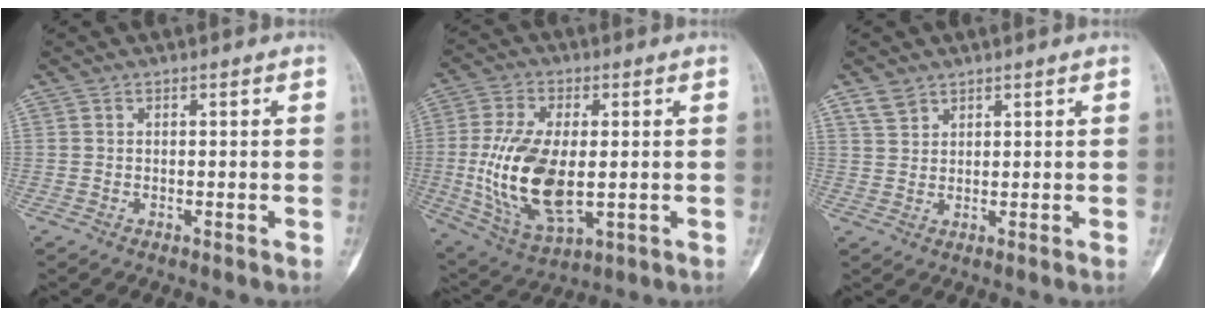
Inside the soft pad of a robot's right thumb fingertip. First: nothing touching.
{"total": 18.1, "force": [-1.4, 8.8, 15.7], "torque": [-0.319, -0.009, -0.013]}
{"total": 2.7, "force": [2.0, 1.5, 0.8], "torque": [-0.010, -0.003, 0.042]}